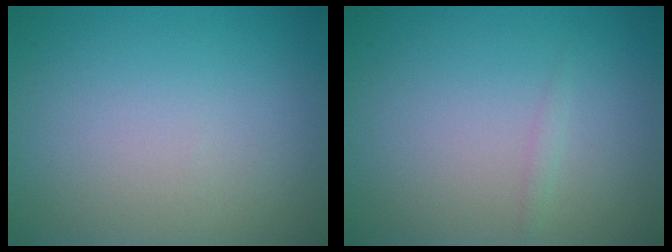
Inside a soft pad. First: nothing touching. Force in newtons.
{"total": 0.6, "press": 0.6, "slide": 0.0}